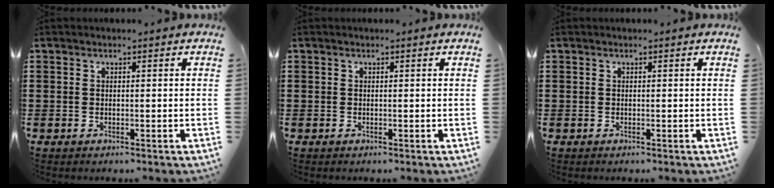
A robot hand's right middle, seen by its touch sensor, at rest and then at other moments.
{"total": 0.0}
{"total": 0.0}